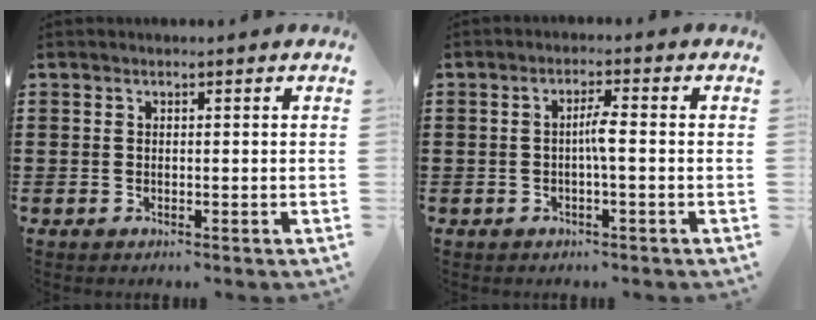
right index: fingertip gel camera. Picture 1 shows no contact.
{"total": 2.8, "force": [-0.5, 0.1, 2.8], "torque": [-0.052, -0.003, -0.010]}